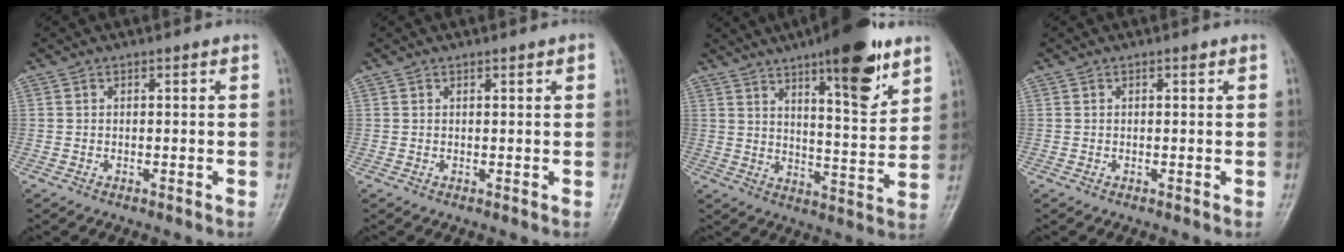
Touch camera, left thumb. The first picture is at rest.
{"total": 0.9, "force": [0.6, 0.2, 0.6], "torque": [-0.007, -0.001, 0.009]}
{"total": 17.1, "force": [10.3, 4.5, 12.9], "torque": [-0.161, -0.059, 0.157]}
{"total": 0.6, "force": [0.4, 0.2, 0.4], "torque": [-0.006, -0.002, 0.005]}